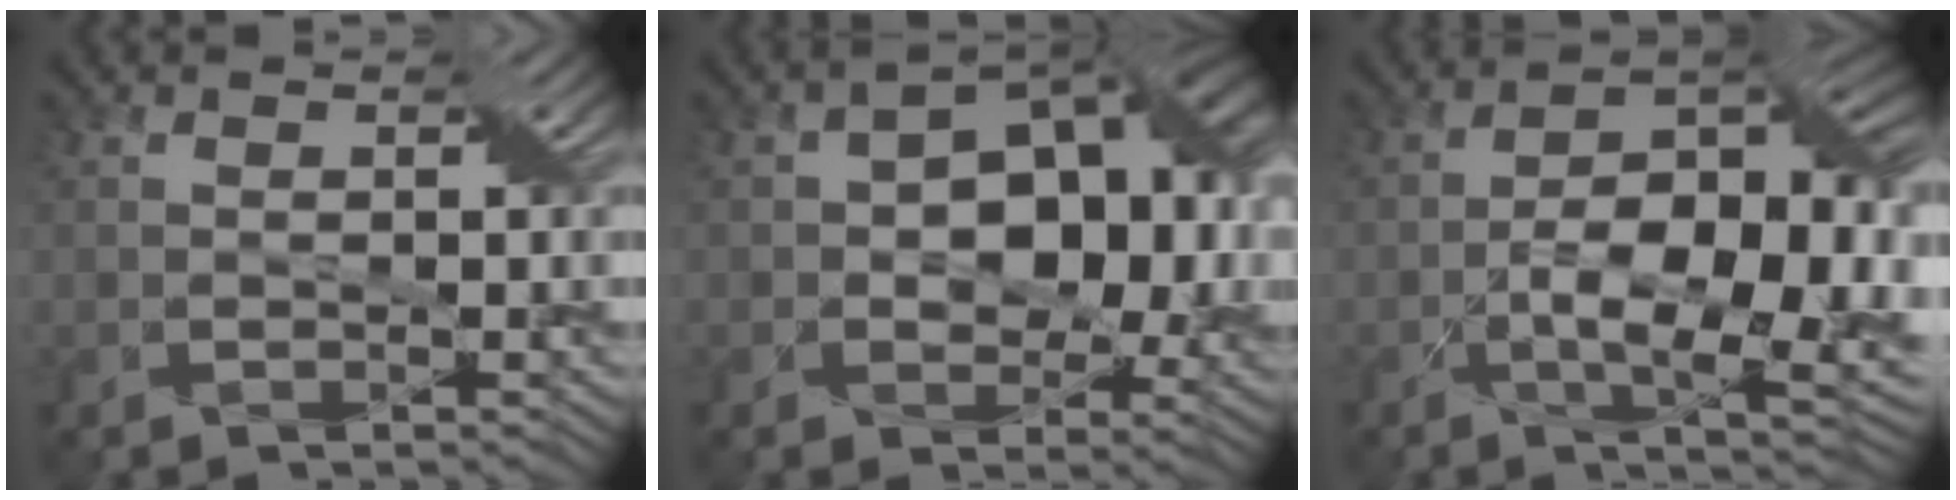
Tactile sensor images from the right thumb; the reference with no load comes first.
{"total": 12.1, "force": [1.0, 8.0, 9.0], "torque": [-0.113, 0.013, 0.014]}
{"total": 14.6, "force": [-3.1, 6.7, 12.6], "torque": [-0.190, -0.002, -0.042]}